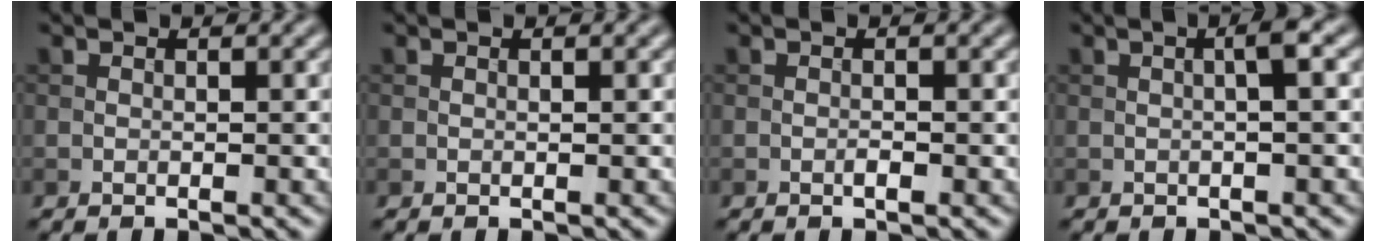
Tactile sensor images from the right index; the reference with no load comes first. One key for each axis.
{"total": 0.0}
{"total": 0.7, "fx": -0.3, "fy": 0.1, "fz": 0.7, "tx": -0.013, "ty": 0.000, "tz": -0.007}
{"total": 2.4, "fx": 0.3, "fy": 0.4, "fz": 2.4, "tx": -0.035, "ty": 0.009, "tz": 0.000}